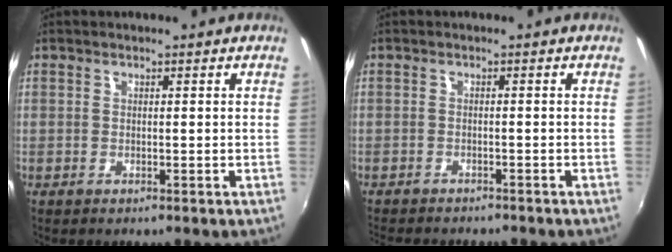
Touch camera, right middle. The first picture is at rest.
{"total": 5.6, "force": [-5.2, 1.1, 1.8], "torque": [-0.050, -0.016, -0.078]}